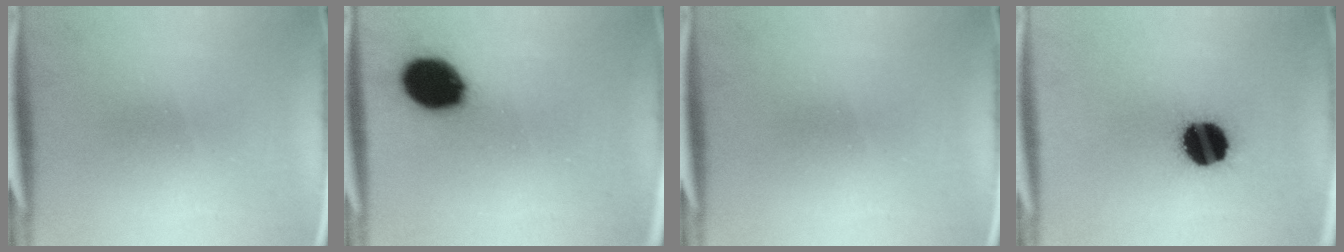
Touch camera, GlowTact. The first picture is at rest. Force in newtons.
{"total": 14.1}
{"total": 0.0}
{"total": 14.7}